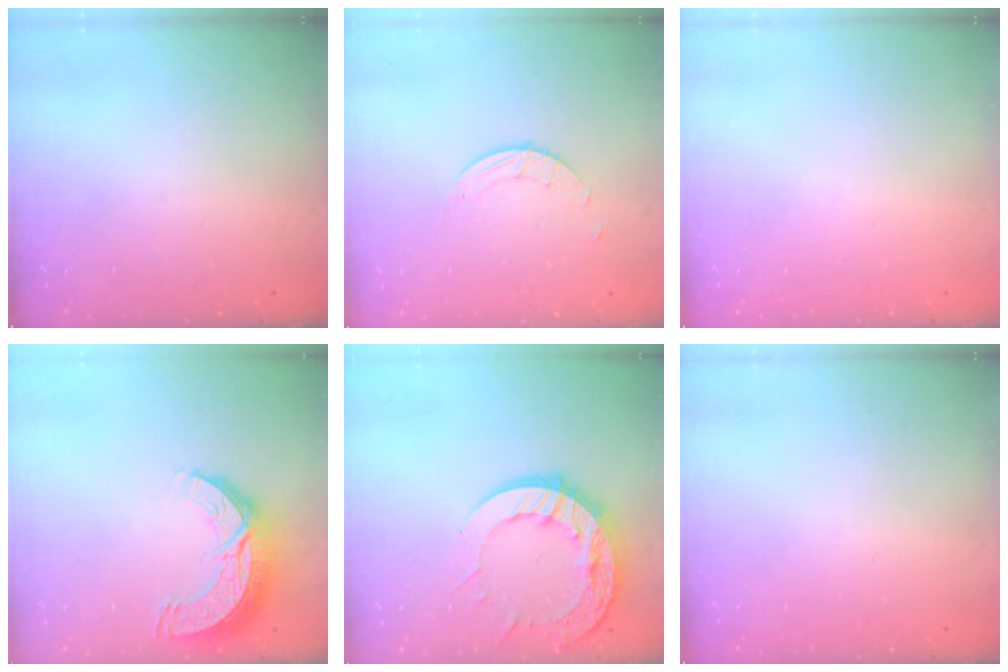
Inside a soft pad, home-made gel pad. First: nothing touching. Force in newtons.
{"total": 2.7, "press": 2.7, "slide": 0.3}
{"total": 0.0}
{"total": 10.2, "press": 10.2, "slide": 0.6}
{"total": 15.9, "press": 15.8, "slide": 1.4}
{"total": 0.0}